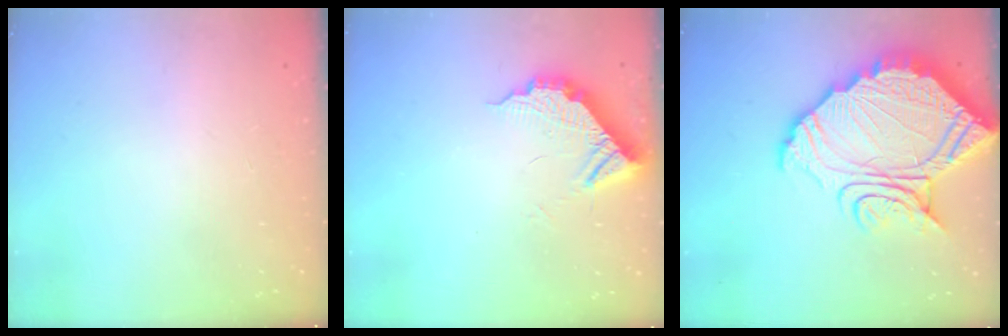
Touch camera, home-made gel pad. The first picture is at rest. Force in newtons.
{"total": 9.5, "press": 9.5, "slide": 0.5}
{"total": 24.3, "press": 24.3, "slide": 2.1}